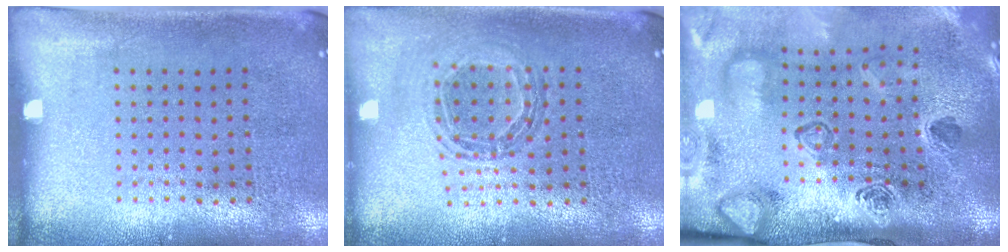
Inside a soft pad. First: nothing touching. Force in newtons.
{"total": 0.9, "press": 0.9, "slide": 0.1}
{"total": 4.8, "press": 3.3, "slide": 3.4}